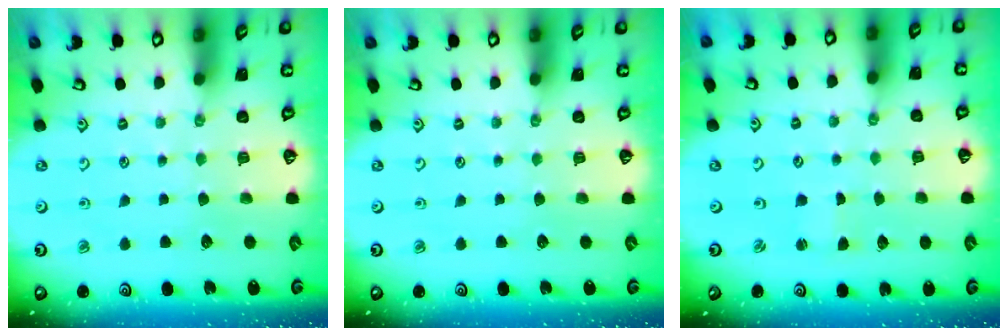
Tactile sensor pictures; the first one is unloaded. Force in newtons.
{"total": 0.0}
{"total": 0.0}